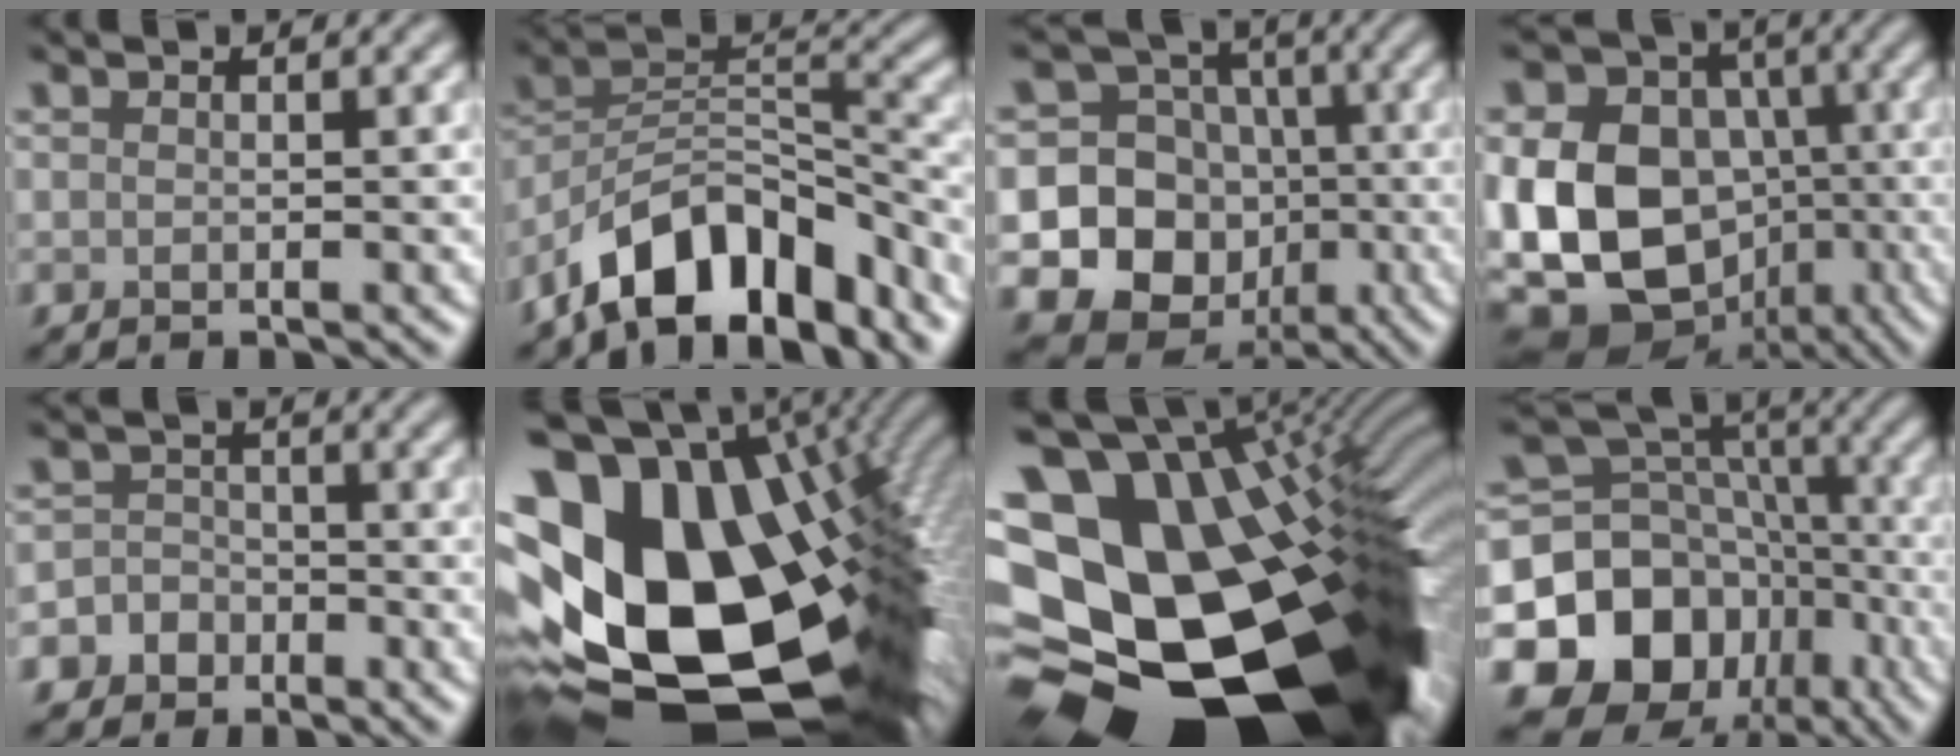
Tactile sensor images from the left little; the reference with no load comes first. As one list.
[{"total": 10.8, "force": [-7.7, 4.8, 5.9], "torque": [-0.082, 0.010, -0.150]}, {"total": 16.8, "force": [-4.3, 15.7, 4.0], "torque": [-0.116, -0.016, -0.078]}, {"total": 16.5, "force": [-2.9, 12.9, 9.9], "torque": [-0.194, -0.008, -0.050]}, {"total": 4.7, "force": [-2.8, 3.7, 0.4], "torque": [0.021, -0.005, -0.066]}, {"total": 21.4, "force": [-0.9, 13.5, 16.5], "torque": [-0.323, -0.065, 0.031]}, {"total": 22.0, "force": [-4.6, 15.1, 15.3], "torque": [-0.250, -0.009, -0.075]}, {"total": 14.2, "force": [-6.0, 11.3, 6.0], "torque": [-0.126, 0.014, -0.113]}]